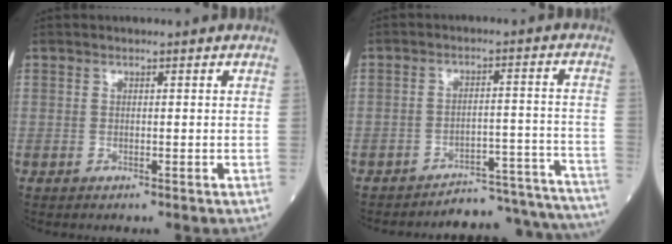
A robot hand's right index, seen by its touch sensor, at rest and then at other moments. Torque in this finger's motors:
{"motor_torque": [-0.15, -0.23, -0.36, -0.13]}